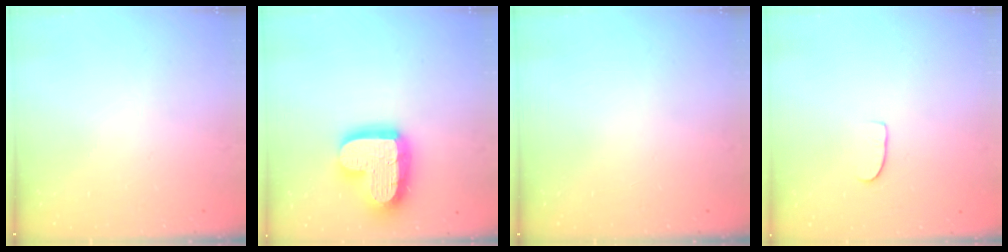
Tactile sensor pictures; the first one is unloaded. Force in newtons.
{"total": 19.6, "press": 19.6, "slide": 1.5}
{"total": 0.0}
{"total": 5.3, "press": 5.3, "slide": 0.5}